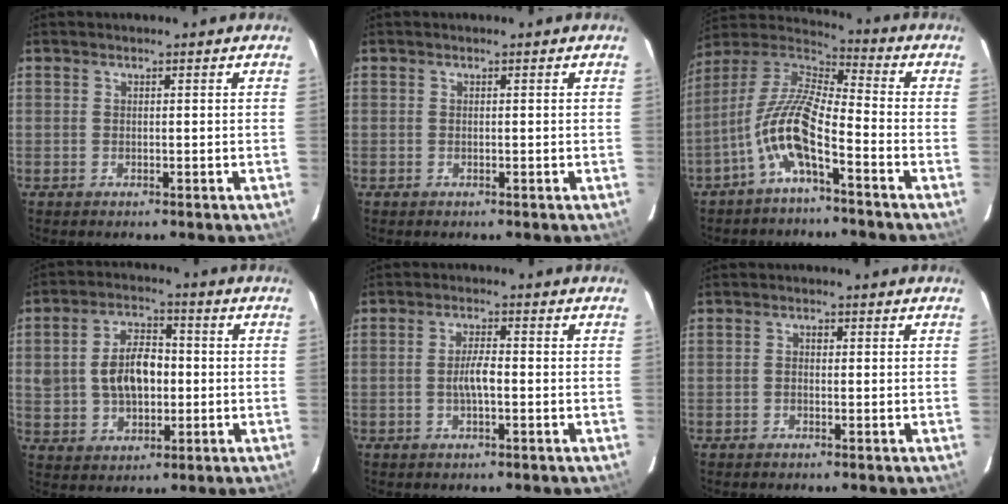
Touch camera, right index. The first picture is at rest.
{"total": 0.0}
{"total": 11.7, "force": [-5.4, 2.8, 10.0], "torque": [-0.208, 0.007, -0.107]}
{"total": 10.6, "force": [0.0, 6.7, 8.2], "torque": [-0.159, 0.016, 0.010]}
{"total": 3.6, "force": [-0.8, 0.8, 3.4], "torque": [-0.065, 0.003, -0.014]}
{"total": 1.0, "force": [-0.2, 0.8, 0.6], "torque": [-0.011, 0.006, -0.005]}